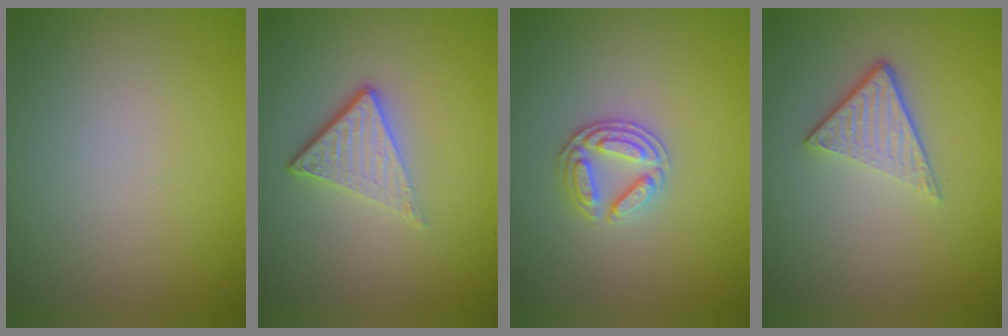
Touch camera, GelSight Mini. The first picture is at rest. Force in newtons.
{"total": 4.2, "press": 2.6, "slide": 3.3}
{"total": 2.7, "press": 2.7, "slide": 0.6}
{"total": 3.7, "press": 2.6, "slide": 2.6}